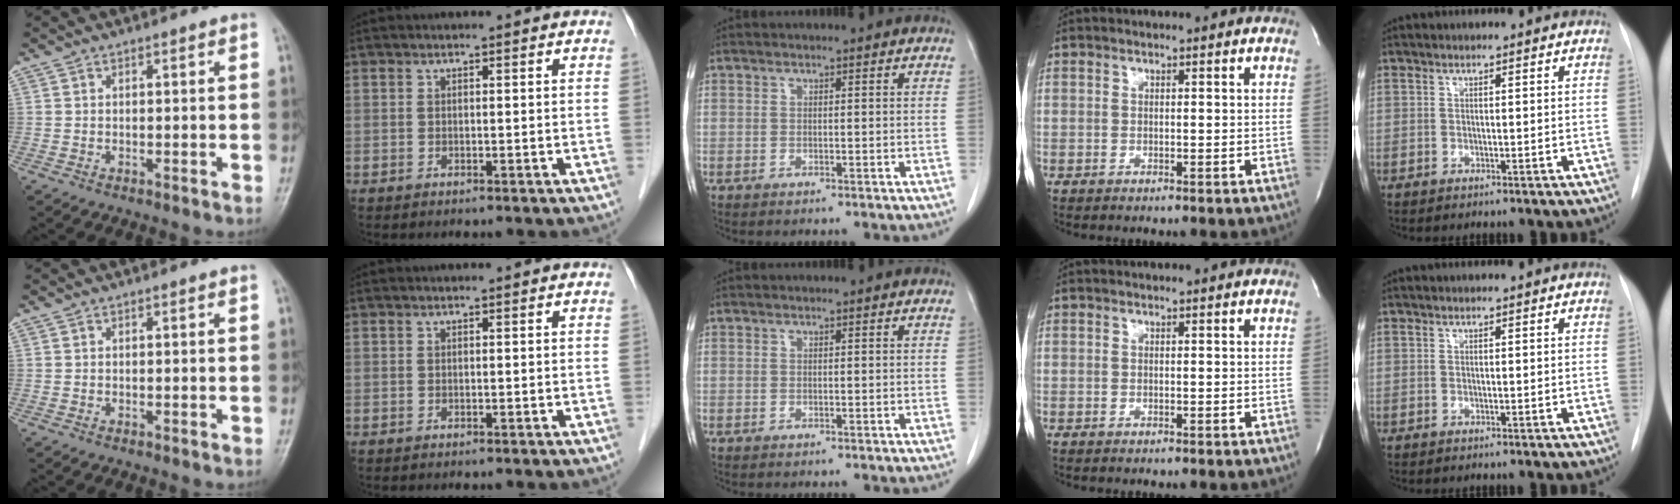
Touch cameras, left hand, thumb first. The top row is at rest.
{}